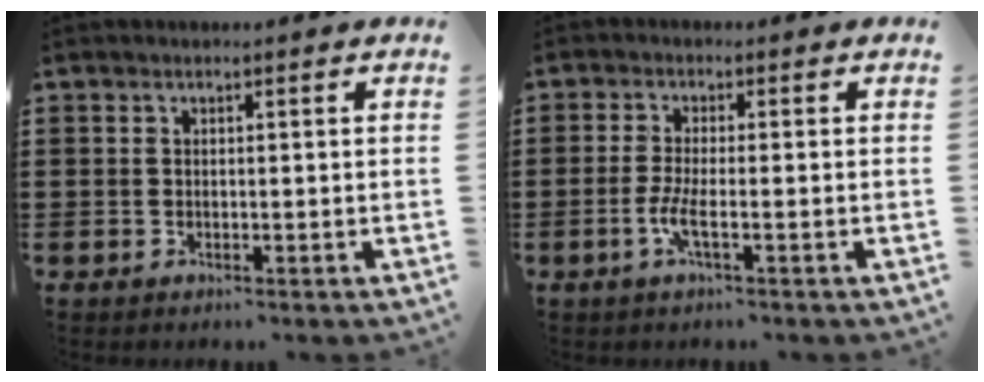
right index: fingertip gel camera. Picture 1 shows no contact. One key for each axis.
{"total": 3.8, "fx": -1.4, "fy": 0.4, "fz": 3.5, "tx": -0.081, "ty": -0.010, "tz": -0.032}